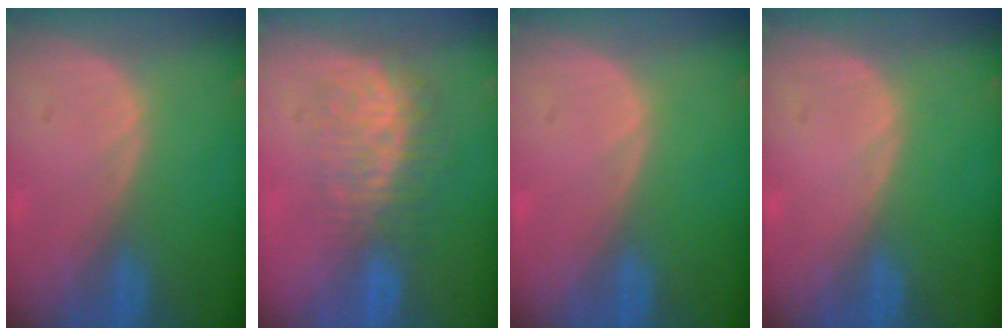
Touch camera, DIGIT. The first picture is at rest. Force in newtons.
{"total": 8.7, "press": 7.3, "slide": 4.6}
{"total": 0.0}
{"total": 0.0}